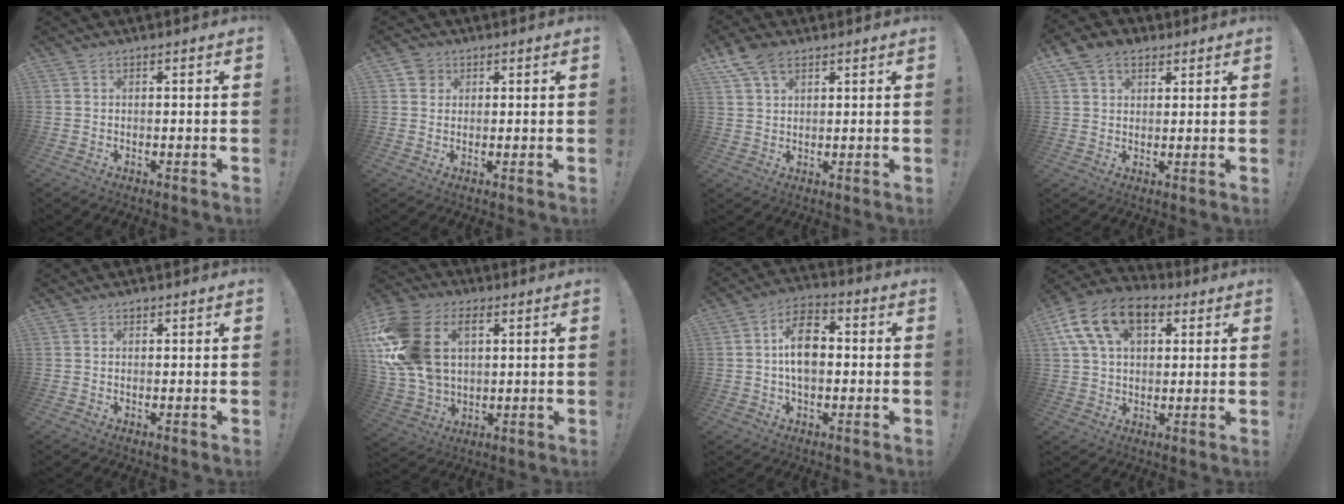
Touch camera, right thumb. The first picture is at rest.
{"total": 3.4, "force": [1.6, 2.9, 0.8], "torque": [-0.011, -0.001, 0.030]}
{"total": 7.7, "force": [4.6, 4.4, 4.3], "torque": [-0.079, -0.011, 0.092]}
{"total": 7.9, "force": [4.1, 5.7, 3.7], "torque": [-0.066, -0.003, 0.082]}
{"total": 0.6, "force": [0.5, 0.4, 0.1], "torque": [0.000, -0.001, 0.009]}
{"total": 21.5, "force": [6.2, 14.8, 14.4], "torque": [-0.281, -0.021, 0.115]}
{"total": 11.3, "force": [0.2, 7.2, 8.8], "torque": [-0.144, 0.007, 0.002]}
{"total": 16.9, "force": [7.0, 10.8, 11.1], "torque": [-0.190, -0.017, 0.129]}